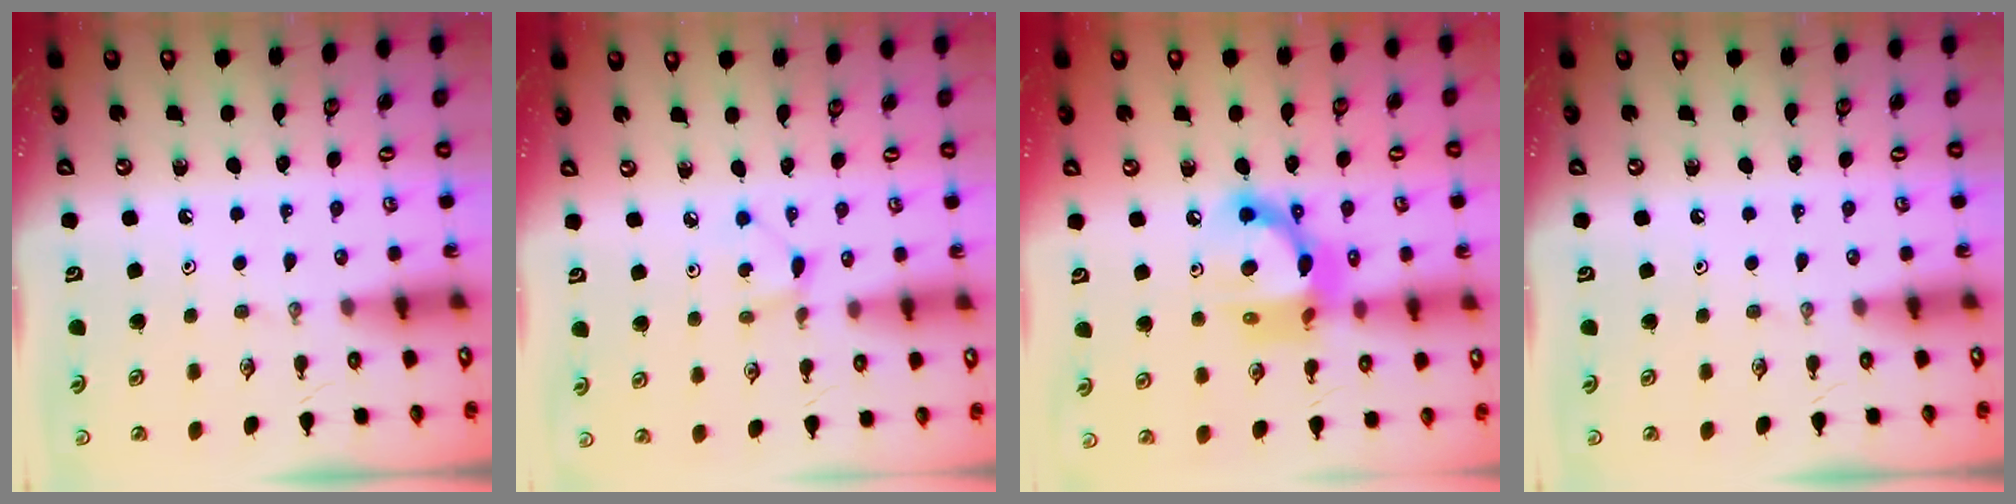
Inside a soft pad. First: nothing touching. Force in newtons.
{"total": 3.2, "press": 3.2, "slide": 0.4}
{"total": 13.4, "press": 13.4, "slide": 1.0}
{"total": 0.0}